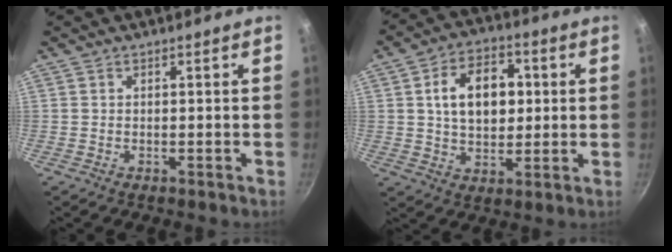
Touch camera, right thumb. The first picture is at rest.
{"total": 12.9, "force": [2.2, 8.7, 9.3], "torque": [-0.119, 0.007, 0.031]}